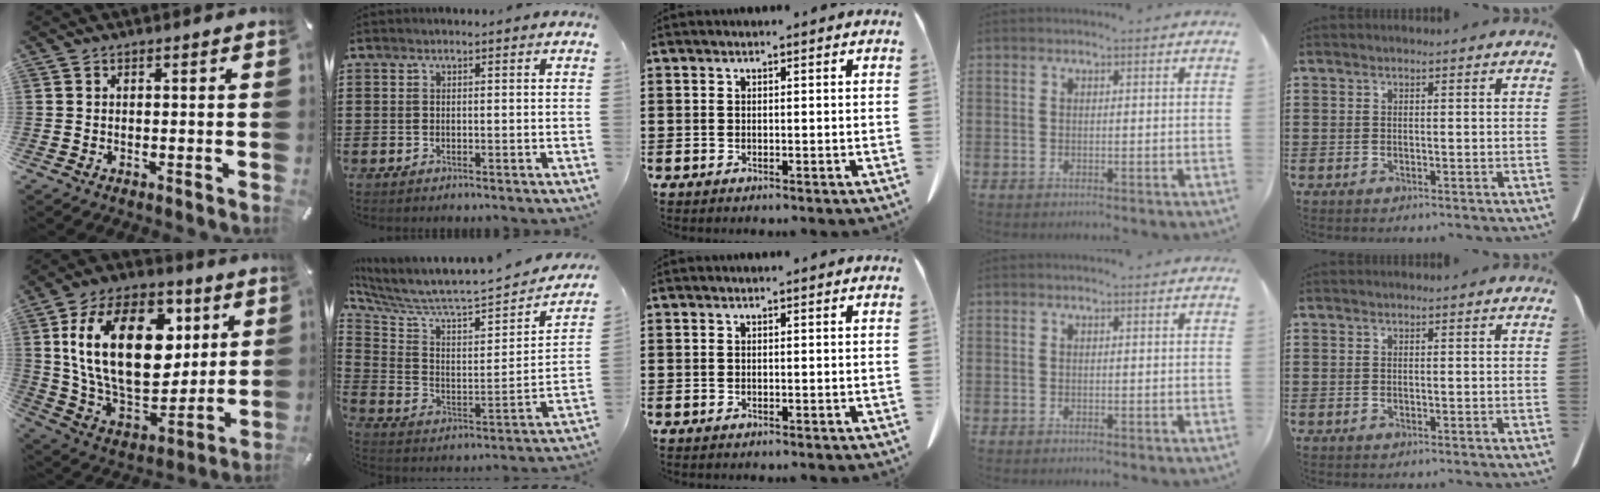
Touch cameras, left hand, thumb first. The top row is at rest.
{"thumb": {"total": 26.4, "force": [6.7, 16.8, 19.3], "torque": [-0.356, -0.021, 0.118]}, "index": {"total": 5.4, "force": [4.9, 0.2, 2.3], "torque": [-0.075, -0.056, 0.074]}}